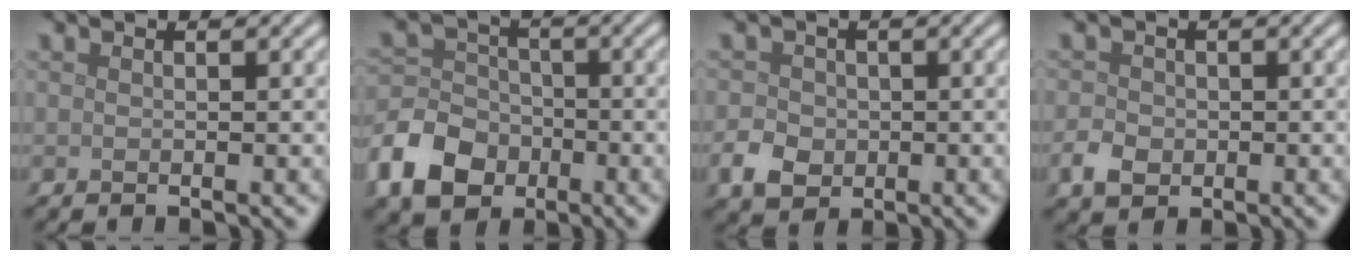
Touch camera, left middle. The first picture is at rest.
{"total": 7.1, "force": [-3.5, 5.3, 3.3], "torque": [-0.070, 0.001, -0.086]}
{"total": 3.2, "force": [-0.9, 2.7, 1.4], "torque": [-0.022, 0.000, -0.022]}
{"total": 2.4, "force": [-0.8, 1.9, 1.1], "torque": [-0.018, 0.000, -0.018]}